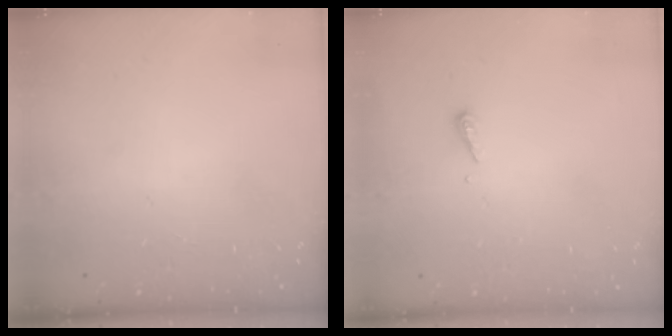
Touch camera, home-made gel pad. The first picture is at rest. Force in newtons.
{"total": 4.8, "press": 4.8, "slide": 0.5}